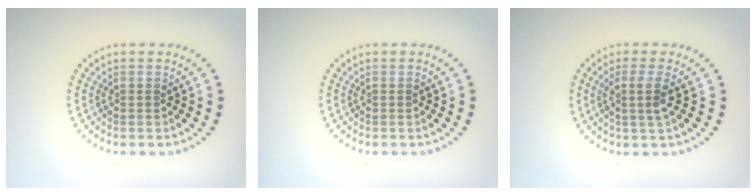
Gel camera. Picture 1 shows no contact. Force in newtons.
{"total": 0.0}
{"total": 2.2, "press": 1.7, "slide": 1.3}